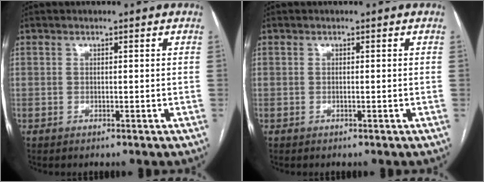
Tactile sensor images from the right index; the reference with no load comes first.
{"total": 0.0}